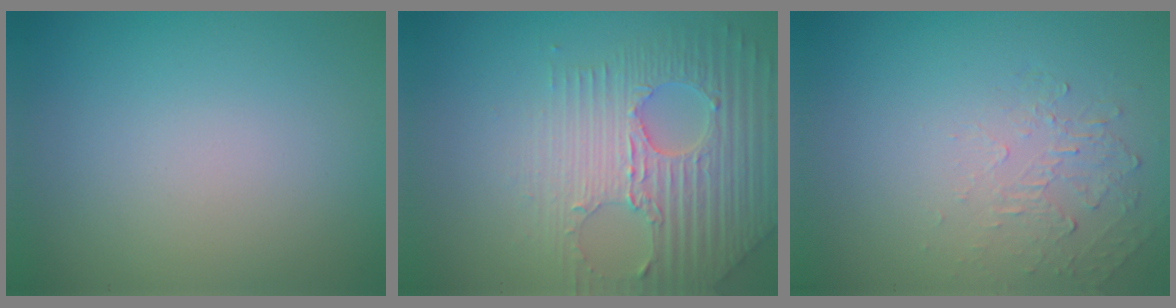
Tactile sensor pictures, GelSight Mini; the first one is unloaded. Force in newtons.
{"total": 6.1, "press": 4.9, "slide": 3.7}
{"total": 1.9, "press": 0.5, "slide": 1.9}